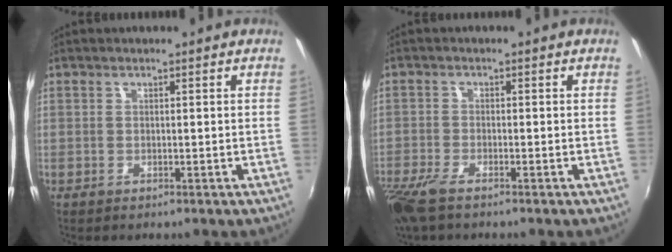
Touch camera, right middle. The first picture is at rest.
{"total": 6.6, "force": [-4.8, 1.6, 4.2], "torque": [-0.109, -0.027, -0.096]}